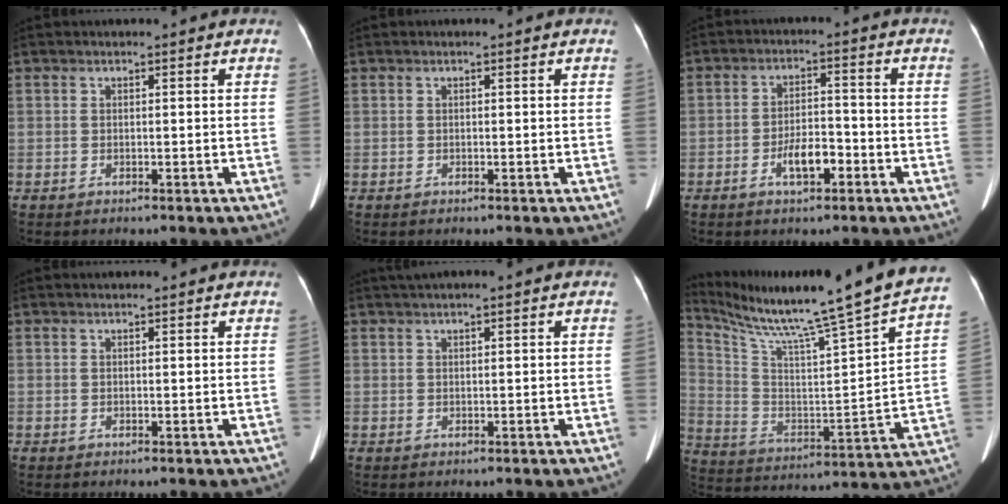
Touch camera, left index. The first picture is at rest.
{"total": 0.0}
{"total": 5.0, "force": [-2.4, 1.8, 3.9], "torque": [-0.076, 0.005, -0.043]}
{"total": 2.0, "force": [1.8, 0.4, 0.7], "torque": [-0.011, 0.025, 0.023]}
{"total": 1.9, "force": [1.4, 0.0, 1.3], "torque": [-0.021, 0.023, 0.027]}
{"total": 27.9, "force": [23.0, -0.7, 15.8], "torque": [-0.279, -0.061, 0.340]}